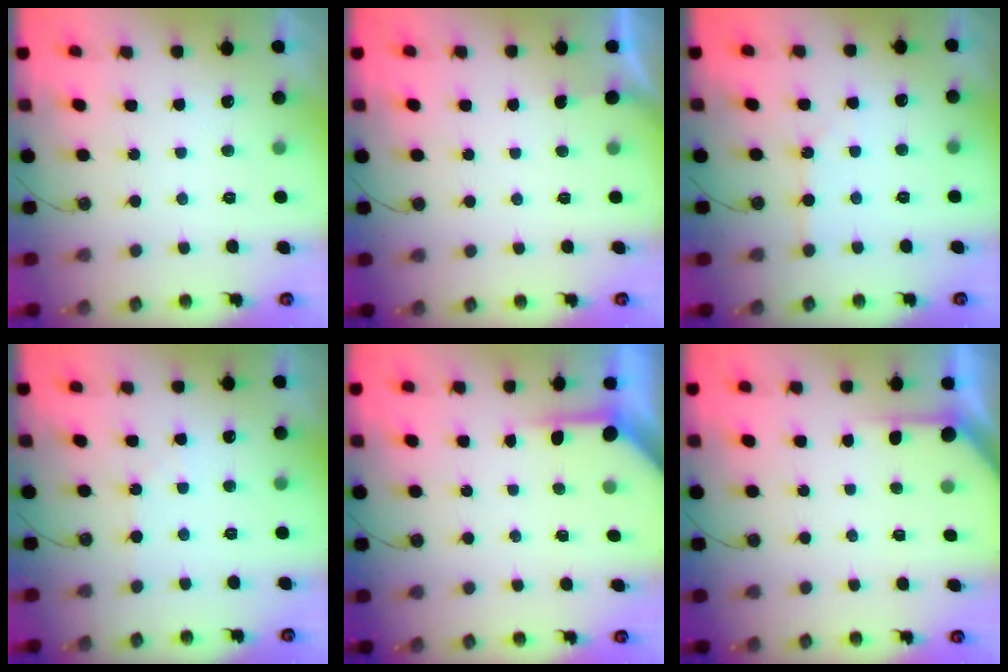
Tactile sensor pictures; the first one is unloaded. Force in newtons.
{"total": 0.7, "press": 0.7, "slide": 0.1}
{"total": 2.0, "press": 2.0, "slide": 0.4}
{"total": 2.8, "press": 2.8, "slide": 0.6}
{"total": 4.0, "press": 3.9, "slide": 0.3}
{"total": 2.6, "press": 2.6, "slide": 0.3}